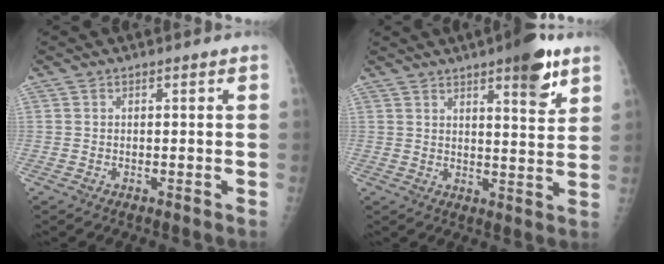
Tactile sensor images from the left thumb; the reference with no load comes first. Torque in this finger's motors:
{"motor_torque": [1.06, 0.88, 0.92, -0.45, 0.02]}